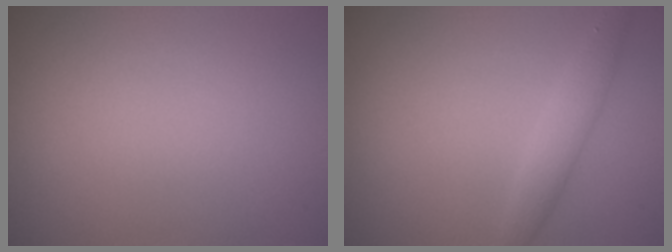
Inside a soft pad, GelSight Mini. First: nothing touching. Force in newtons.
{"total": 2.3, "press": 2.3, "slide": 0.1}